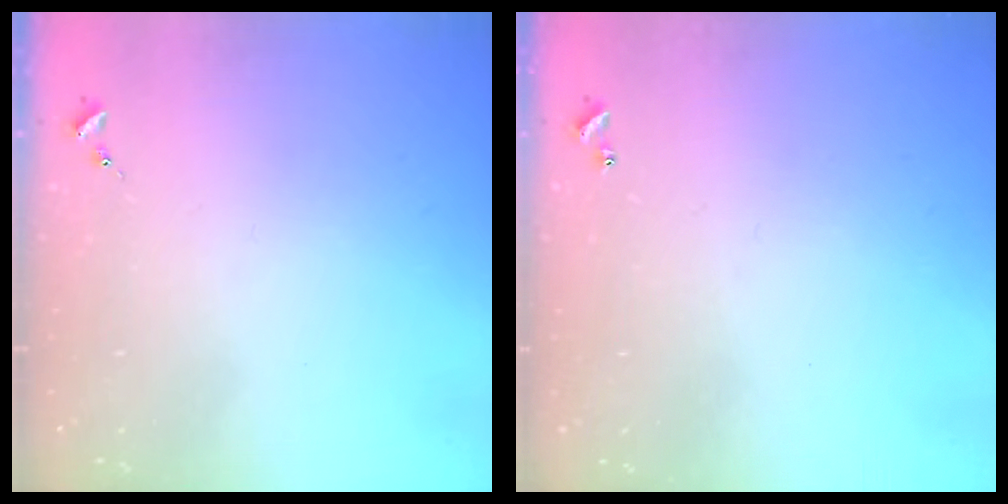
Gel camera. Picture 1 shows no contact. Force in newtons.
{"total": 1.0, "press": 1.0, "slide": 0.2}